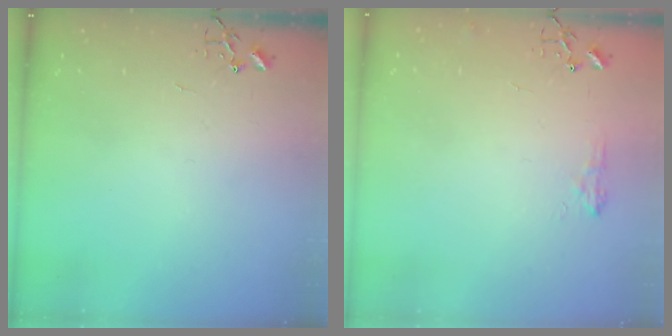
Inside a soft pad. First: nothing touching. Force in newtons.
{"total": 7.3, "press": 7.3, "slide": 0.8}